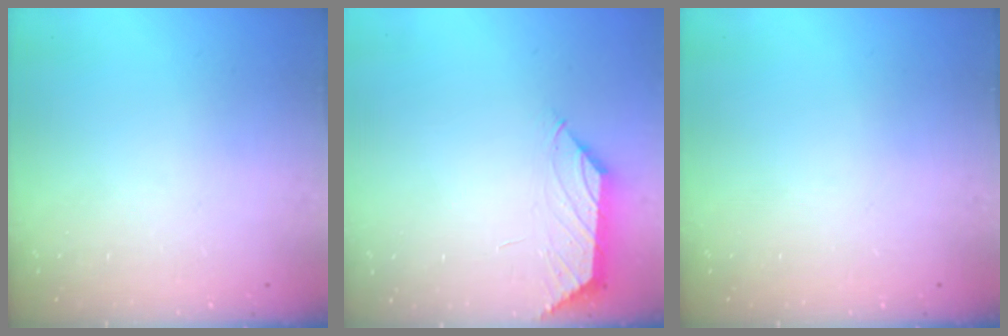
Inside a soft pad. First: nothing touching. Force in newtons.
{"total": 1.1, "press": 1.0, "slide": 0.5}
{"total": 0.0}